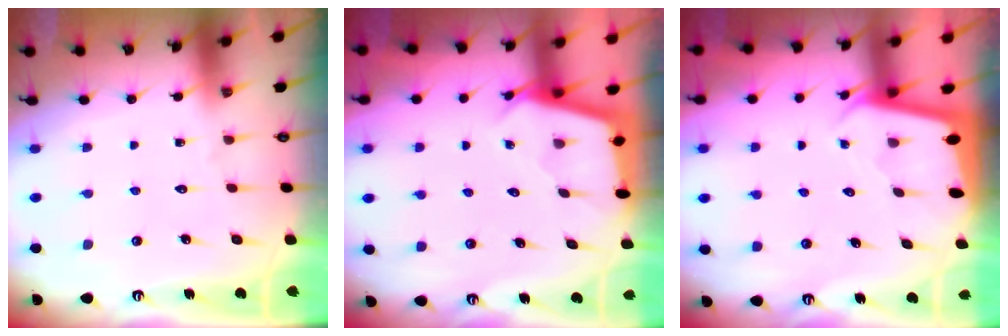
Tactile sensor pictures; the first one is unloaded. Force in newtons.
{"total": 2.5, "press": 2.5, "slide": 0.4}
{"total": 1.8, "press": 1.8, "slide": 0.1}